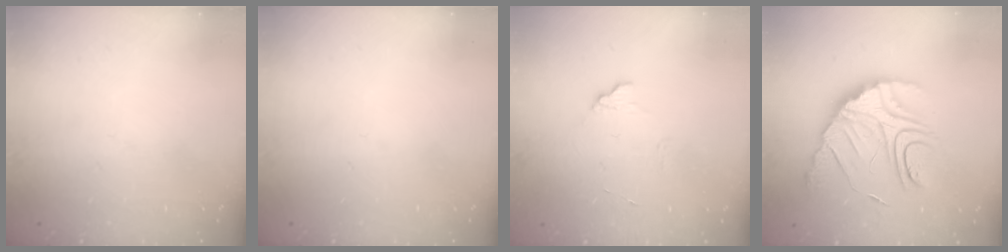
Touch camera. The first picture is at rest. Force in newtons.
{"total": 0.0}
{"total": 5.8, "press": 5.8, "slide": 0.5}
{"total": 14.0, "press": 14.0, "slide": 1.2}